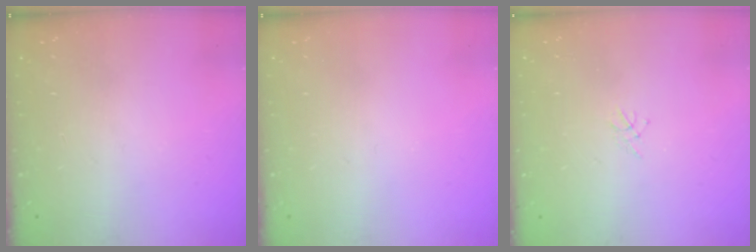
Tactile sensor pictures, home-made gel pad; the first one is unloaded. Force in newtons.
{"total": 0.0}
{"total": 1.5, "press": 1.4, "slide": 0.4}